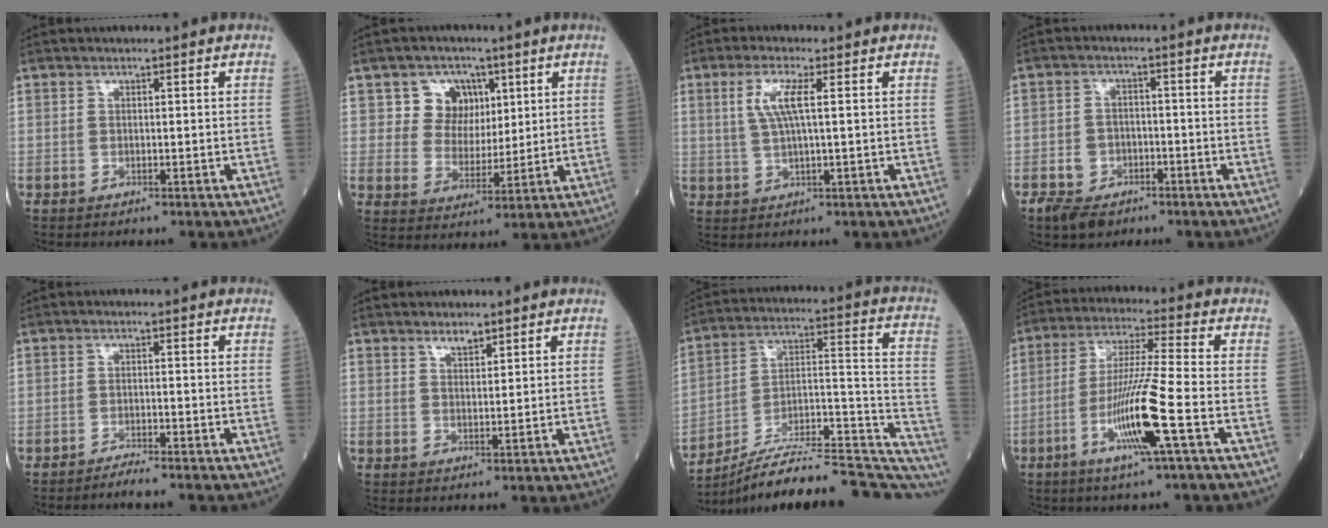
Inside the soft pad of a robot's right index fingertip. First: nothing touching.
{"total": 6.8, "force": [2.9, 5.9, 1.9], "torque": [-0.028, 0.015, 0.053]}
{"total": 4.9, "force": [1.4, 0.5, 4.7], "torque": [-0.104, 0.003, 0.030]}
{"total": 5.5, "force": [-3.2, 3.9, 2.2], "torque": [-0.042, 0.004, -0.047]}
{"total": 2.8, "force": [-2.5, -0.3, 1.1], "torque": [-0.019, -0.002, -0.042]}
{"total": 2.1, "force": [1.7, 0.6, 1.0], "torque": [-0.021, -0.002, 0.031]}
{"total": 26.6, "force": [-23.6, 4.2, 11.5], "torque": [-0.117, 0.036, -0.343]}
{"total": 12.0, "force": [-4.3, -0.9, 11.2], "torque": [-0.219, -0.013, -0.085]}